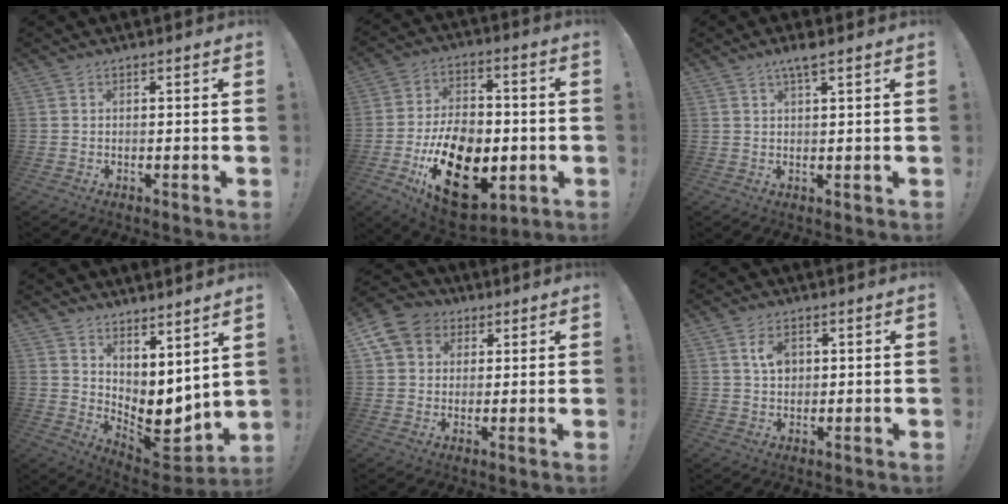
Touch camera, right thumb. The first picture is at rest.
{"total": 23.7, "force": [-7.8, 14.9, 16.7], "torque": [-0.271, 0.041, -0.112]}
{"total": 4.1, "force": [2.6, 0.5, 3.1], "torque": [-0.055, -0.010, 0.043]}
{"total": 6.6, "force": [-0.1, 4.9, 4.4], "torque": [-0.028, -0.032, 0.012]}
{"total": 10.1, "force": [3.6, 8.5, 4.0], "torque": [-0.068, -0.011, 0.073]}
{"total": 5.0, "force": [1.7, 3.4, 3.3], "torque": [-0.046, -0.003, 0.028]}